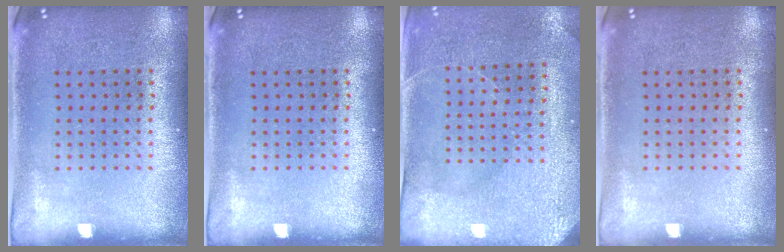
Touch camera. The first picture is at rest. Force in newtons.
{"total": 0.0}
{"total": 2.9, "press": 2.8, "slide": 0.7}
{"total": 0.0}